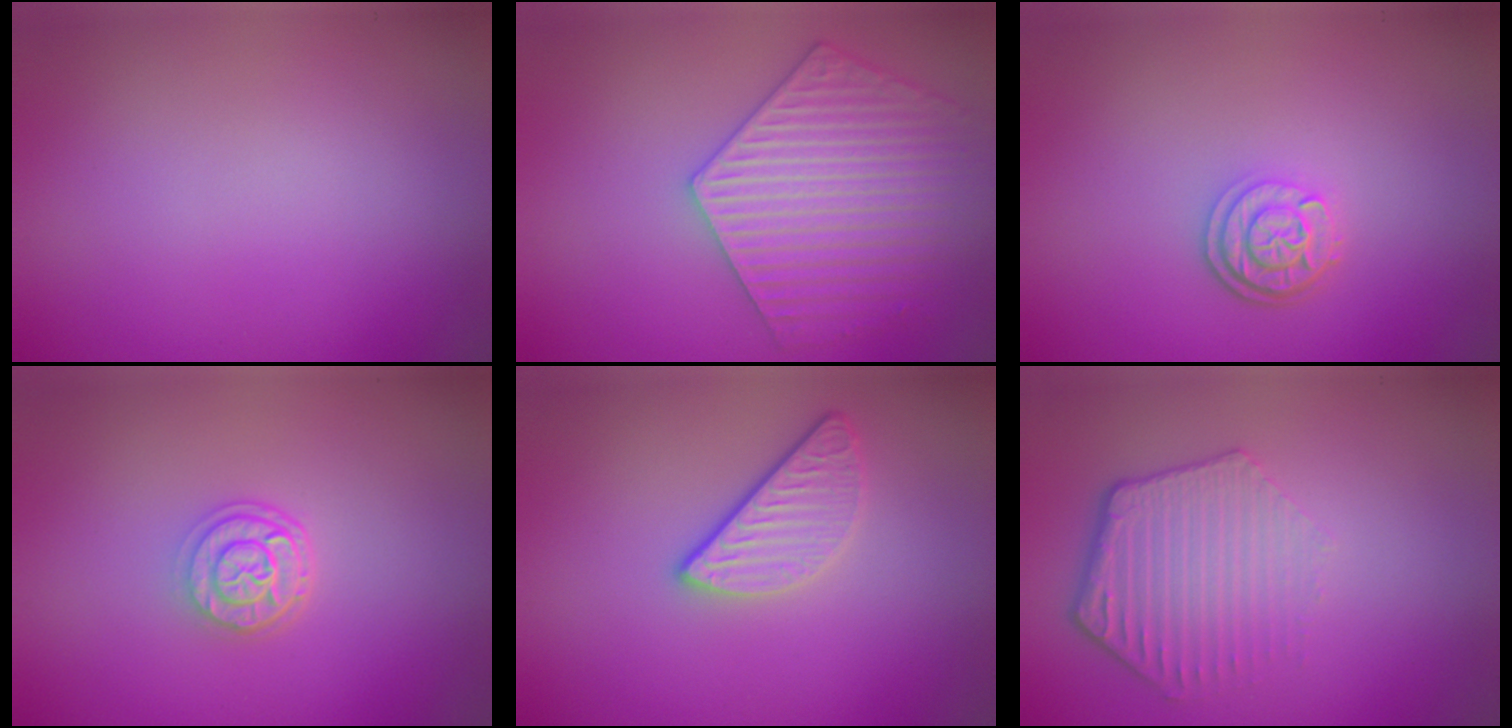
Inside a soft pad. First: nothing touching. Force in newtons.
{"total": 5.4, "press": 5.0, "slide": 2.1}
{"total": 2.5, "press": 2.1, "slide": 1.4}
{"total": 2.8, "press": 2.1, "slide": 1.8}
{"total": 2.9, "press": 2.3, "slide": 1.7}
{"total": 4.3, "press": 3.3, "slide": 2.7}